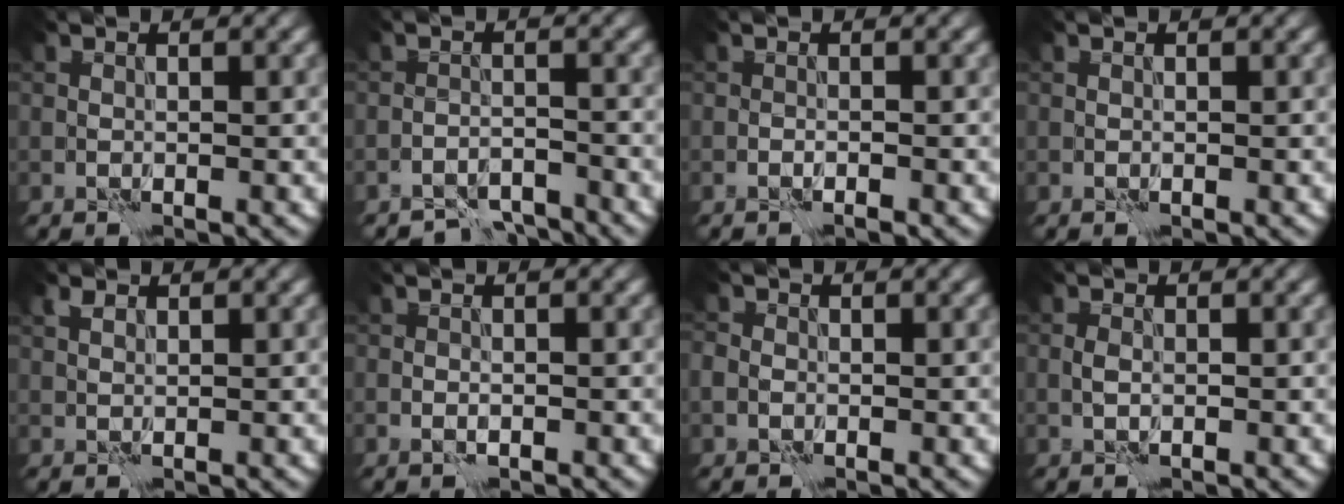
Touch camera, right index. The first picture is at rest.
{"total": 3.6, "force": [-3.5, 0.5, 0.2], "torque": [0.008, 0.001, -0.063]}
{"total": 0.8, "force": [-0.8, -0.1, 0.2], "torque": [-0.004, 0.001, -0.015]}
{"total": 0.0}
{"total": 1.2, "force": [1.0, 0.5, 0.4], "torque": [-0.009, 0.002, 0.019]}
{"total": 0.6, "force": [-0.3, 0.3, 0.4], "torque": [-0.008, 0.000, -0.006]}
{"total": 1.1, "force": [-0.4, 1.0, 0.3], "torque": [-0.001, -0.004, -0.009]}
{"total": 0.9, "force": [-0.2, 0.5, 0.7], "torque": [-0.015, 0.001, -0.006]}